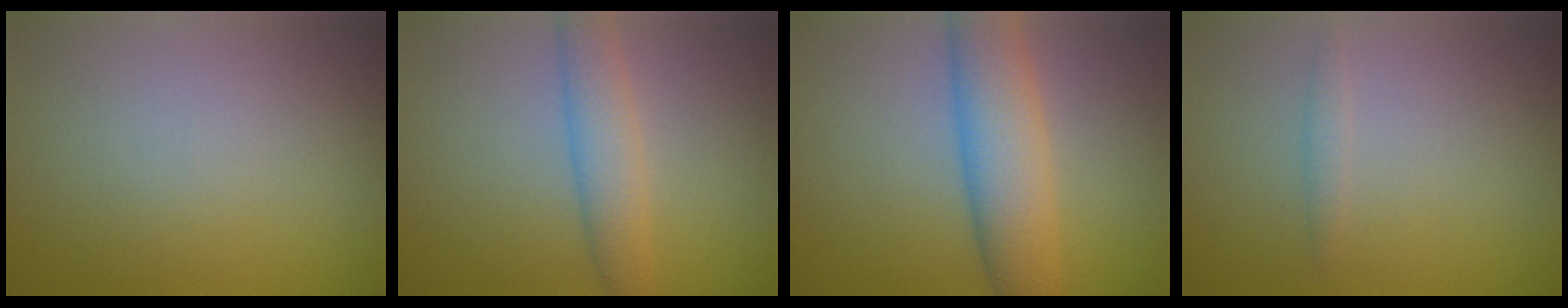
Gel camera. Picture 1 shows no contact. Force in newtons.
{"total": 3.6, "press": 3.6, "slide": 0.2}
{"total": 6.8, "press": 6.8, "slide": 0.3}
{"total": 1.0, "press": 1.0, "slide": 0.0}